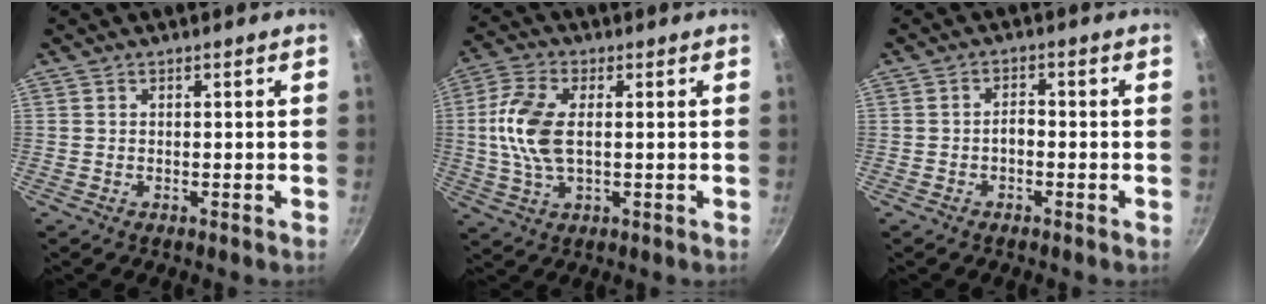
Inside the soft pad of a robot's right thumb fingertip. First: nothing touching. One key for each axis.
{"total": 10.5, "fx": 0.7, "fy": 5.4, "fz": 9.0, "tx": -0.206, "ty": 0.005, "tz": 0.014}
{"total": 2.1, "fx": -0.8, "fy": 1.2, "fz": 1.6, "tx": -0.018, "ty": 0.011, "tz": -0.017}